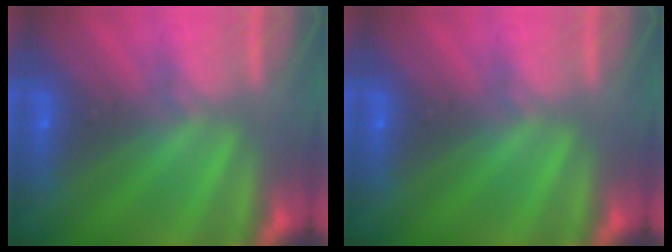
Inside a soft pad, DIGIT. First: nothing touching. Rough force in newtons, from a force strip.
{"total": 0.0}